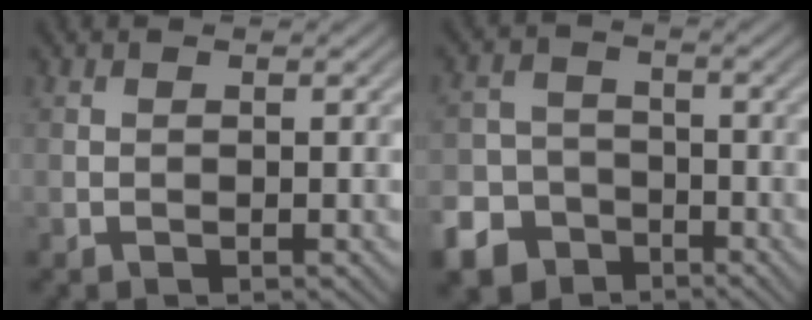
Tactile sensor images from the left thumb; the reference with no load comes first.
{"total": 9.9, "force": [-6.0, 7.5, 2.3], "torque": [-0.066, -0.038, -0.123]}